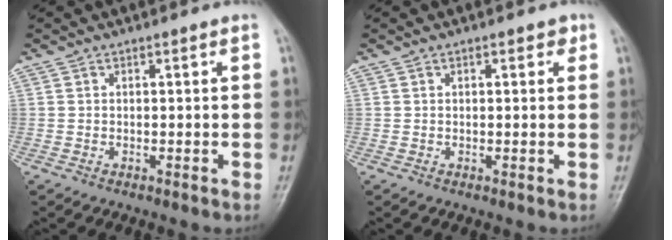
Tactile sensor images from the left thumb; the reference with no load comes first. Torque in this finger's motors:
{"motor_torque": [-0.12, 0.01, -0.03, 0.01, -0.01]}